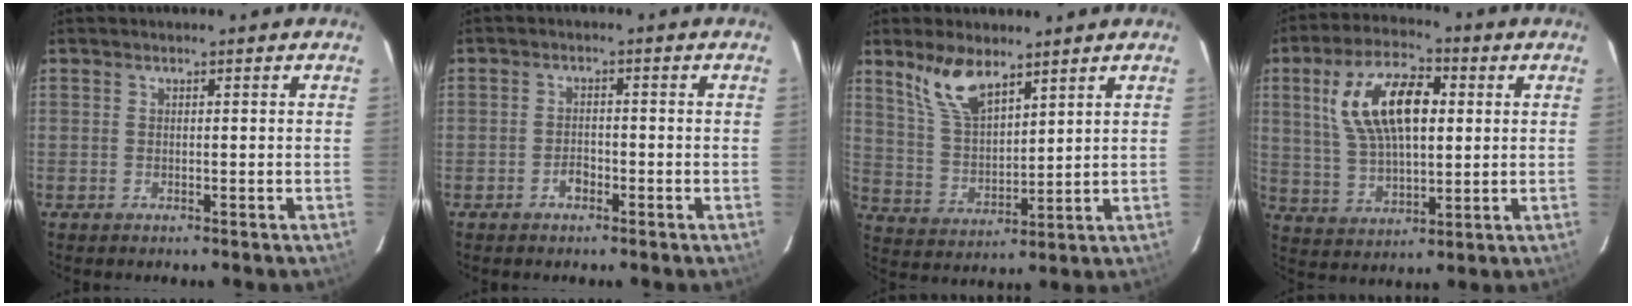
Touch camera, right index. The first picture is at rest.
{"total": 2.1, "force": [-1.3, 1.3, 1.0], "torque": [-0.019, 0.005, -0.022]}
{"total": 9.5, "force": [6.6, 3.6, 5.7], "torque": [-0.112, 0.008, 0.141]}
{"total": 15.1, "force": [3.7, 7.3, 12.7], "torque": [-0.243, 0.020, 0.075]}